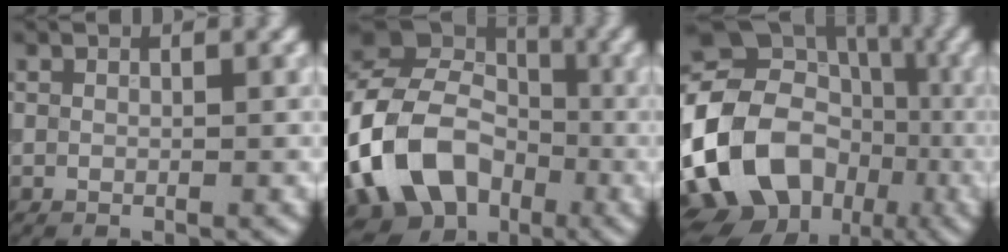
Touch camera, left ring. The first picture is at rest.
{"total": 15.4, "force": [-4.9, 12.0, 8.3], "torque": [-0.179, -0.005, -0.098]}
{"total": 18.1, "force": [-4.2, 14.3, 10.3], "torque": [-0.210, 0.012, -0.084]}